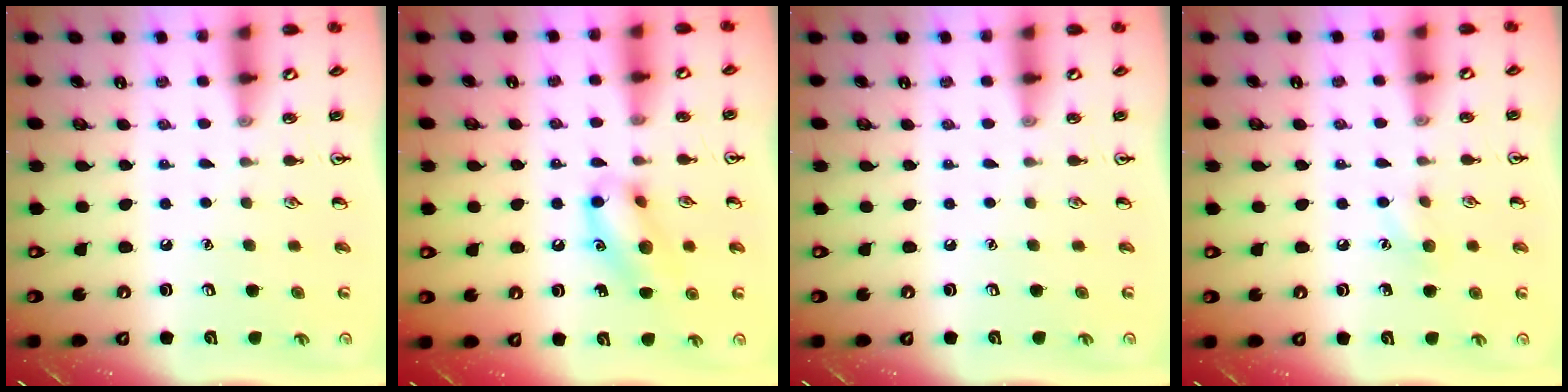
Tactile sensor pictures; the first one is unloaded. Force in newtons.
{"total": 12.1, "press": 12.0, "slide": 1.8}
{"total": 0.0}
{"total": 6.5, "press": 6.3, "slide": 1.6}